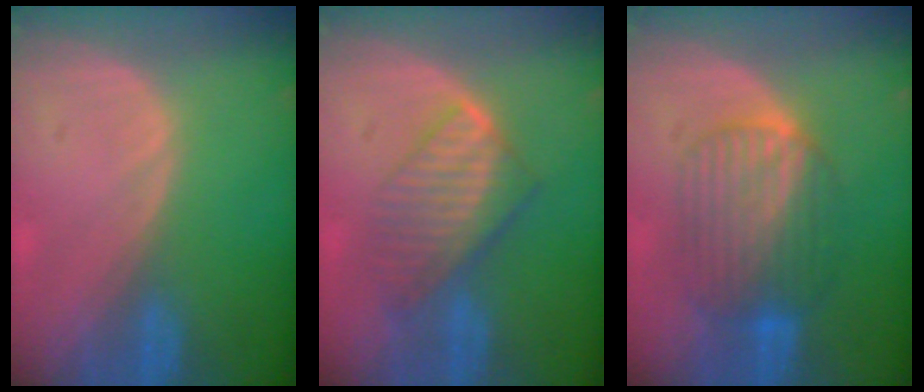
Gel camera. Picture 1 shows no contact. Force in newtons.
{"total": 7.1, "press": 6.5, "slide": 2.8}
{"total": 7.7, "press": 7.7, "slide": 0.2}